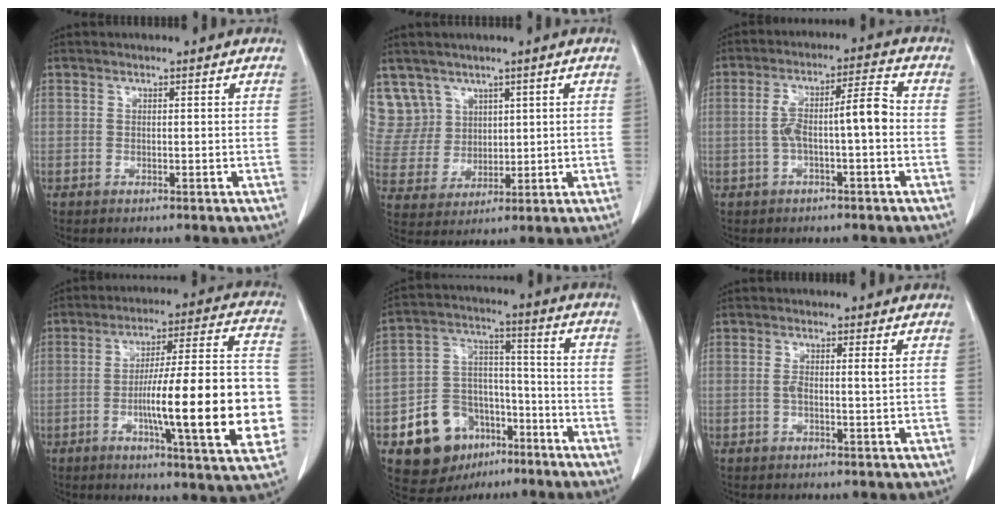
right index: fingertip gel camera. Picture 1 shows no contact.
{"total": 8.7, "force": [5.4, 6.8, 0.1], "torque": [-0.010, 0.020, 0.125]}
{"total": 7.3, "force": [-0.9, 1.2, 7.2], "torque": [-0.133, 0.030, -0.014]}
{"total": 21.6, "force": [-4.0, 2.4, 21.0], "torque": [-0.262, 0.018, -0.054]}
{"total": 13.6, "force": [-7.1, 9.8, 6.1], "torque": [-0.107, 0.040, -0.107]}
{"total": 2.2, "force": [0.3, 0.2, 2.1], "torque": [-0.045, 0.003, 0.006]}